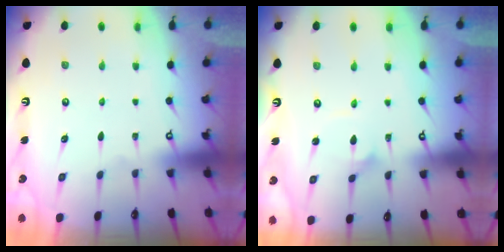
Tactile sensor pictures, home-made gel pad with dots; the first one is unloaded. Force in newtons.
{"total": 1.7, "press": 1.7, "slide": 0.0}